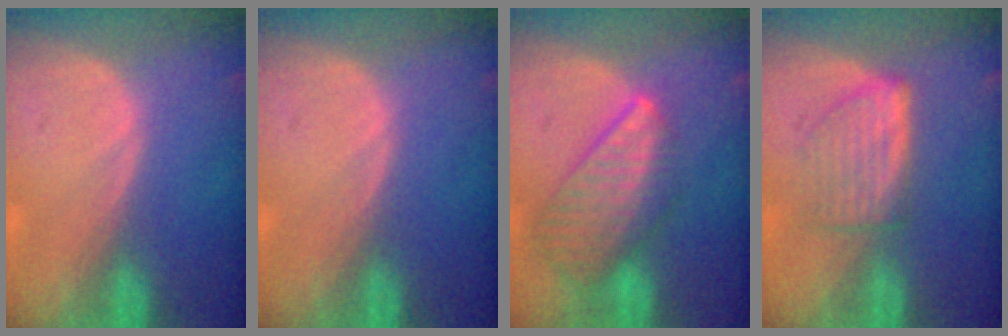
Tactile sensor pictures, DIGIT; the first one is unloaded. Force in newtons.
{"total": 0.0}
{"total": 8.9, "press": 7.8, "slide": 4.3}
{"total": 5.9, "press": 5.3, "slide": 2.6}